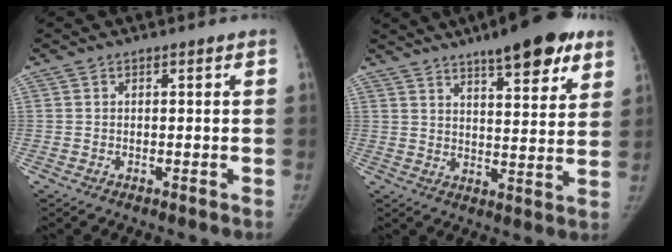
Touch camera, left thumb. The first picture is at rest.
{"total": 15.6, "force": [10.1, 4.4, 11.0], "torque": [-0.122, -0.040, 0.144]}